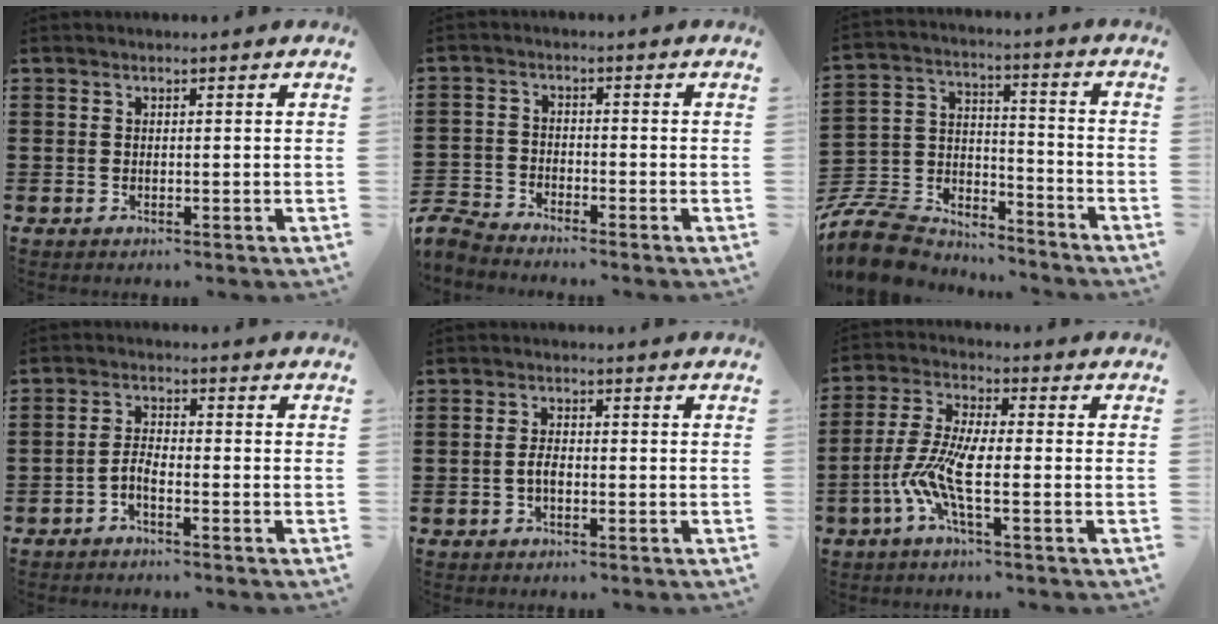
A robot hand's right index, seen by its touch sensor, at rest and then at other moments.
{"total": 3.6, "force": [-3.5, 0.5, 0.1], "torque": [-0.028, -0.005, -0.081]}
{"total": 10.3, "force": [-9.4, 3.5, 2.6], "torque": [-0.078, 0.021, -0.191]}
{"total": 2.4, "force": [-1.7, 0.6, 1.6], "torque": [-0.037, 0.004, -0.035]}
{"total": 2.3, "force": [-0.6, 1.1, 1.9], "torque": [-0.045, 0.000, -0.014]}
{"total": 8.4, "force": [-3.0, 2.1, 7.6], "torque": [-0.182, -0.017, -0.063]}